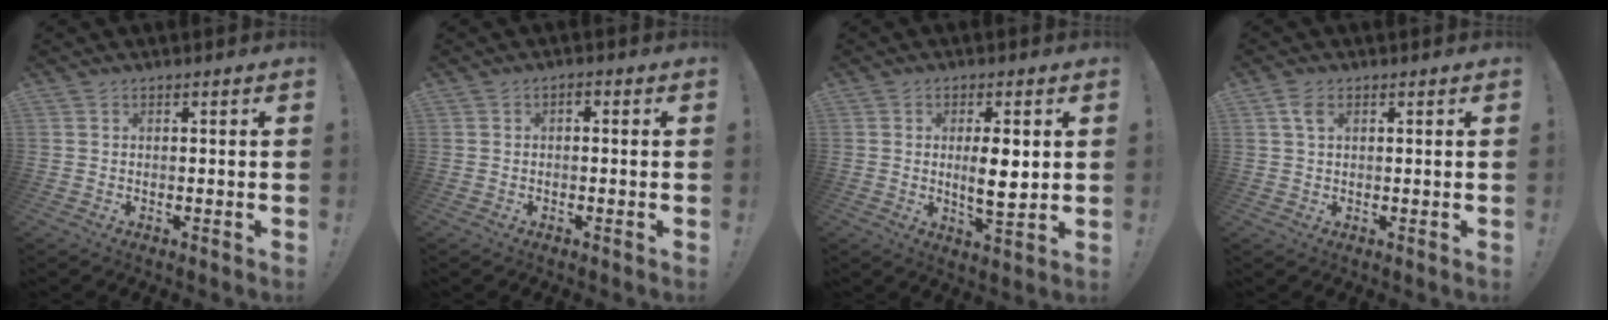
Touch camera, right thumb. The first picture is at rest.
{"total": 1.2, "force": [-0.8, 0.6, 0.7], "torque": [-0.014, 0.005, -0.015]}
{"total": 8.0, "force": [1.1, 2.1, 7.6], "torque": [-0.120, -0.018, 0.009]}
{"total": 3.5, "force": [1.5, 1.9, 2.5], "torque": [-0.043, 0.000, 0.027]}